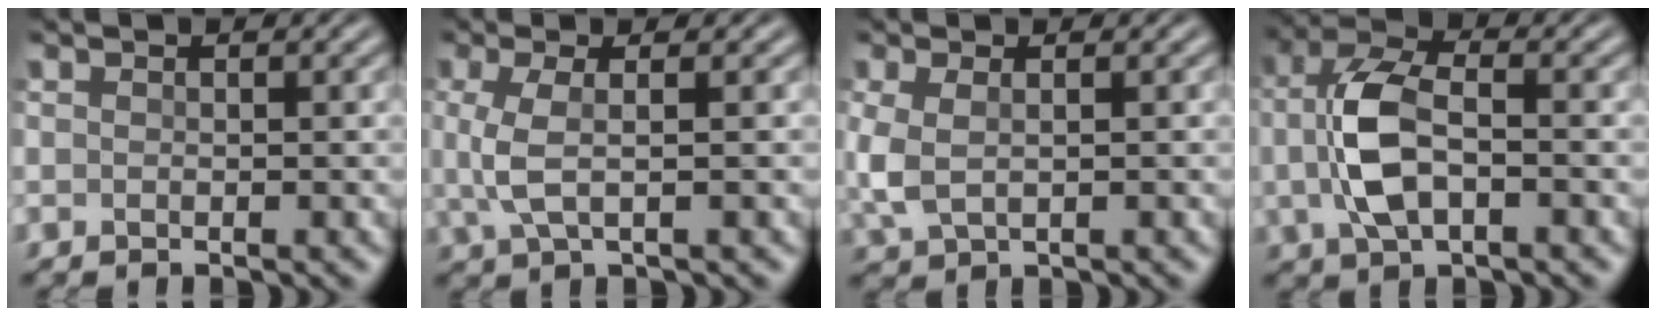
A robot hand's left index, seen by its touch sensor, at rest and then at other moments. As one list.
[{"total": 3.1, "force": [0.0, 0.8, 3.0], "torque": [-0.077, 0.001, 0.000]}, {"total": 3.5, "force": [-0.5, 2.1, 2.7], "torque": [-0.075, -0.009, -0.003]}, {"total": 6.3, "force": [-0.5, 3.2, 5.4], "torque": [-0.117, 0.004, -0.013]}]